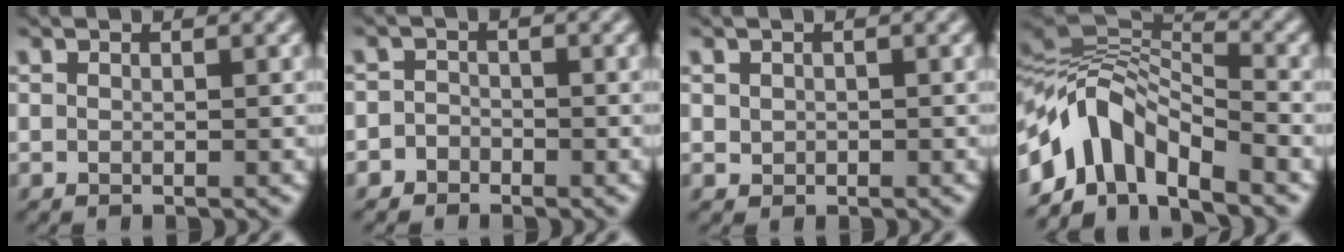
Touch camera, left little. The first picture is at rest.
{"total": 2.2, "force": [-1.3, 1.7, -0.1], "torque": [0.036, 0.009, -0.033]}
{"total": 0.7, "force": [0.1, 0.7, 0.2], "torque": [-0.003, -0.002, 0.005]}
{"total": 7.4, "force": [-4.3, 3.6, 4.8], "torque": [-0.071, 0.014, -0.093]}